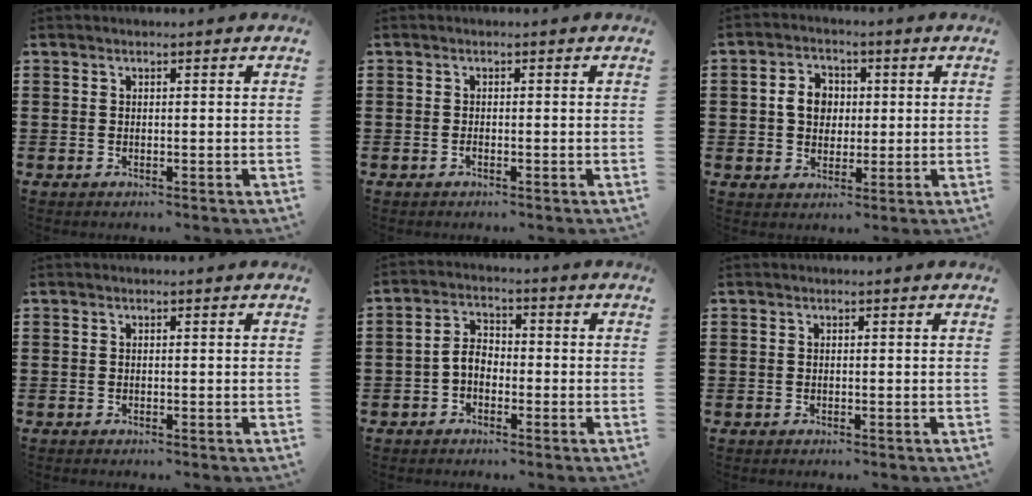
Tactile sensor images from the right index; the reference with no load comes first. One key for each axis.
{"total": 0.5, "fx": -0.4, "fy": 0.1, "fz": 0.4, "tx": -0.009, "ty": -0.004, "tz": -0.006}
{"total": 5.2, "fx": 0.4, "fy": 4.4, "fz": 2.8, "tx": -0.060, "ty": 0.015, "tz": 0.001}
{"total": 0.0}
{"total": 3.7, "fx": -1.4, "fy": 2.4, "fz": 2.5, "tx": -0.063, "ty": 0.006, "tz": -0.034}
{"total": 0.0}